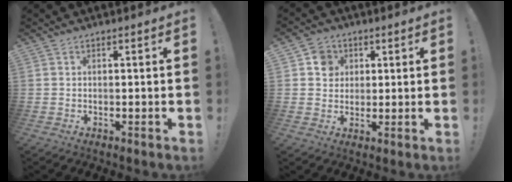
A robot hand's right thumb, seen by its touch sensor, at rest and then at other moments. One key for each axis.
{"total": 6.8, "fx": 2.1, "fy": 6.2, "fz": 1.8, "tx": -0.029, "ty": 0.003, "tz": 0.044}